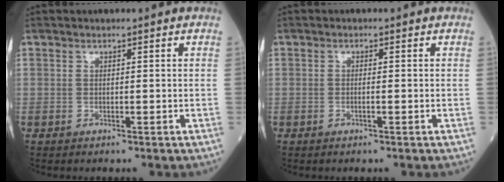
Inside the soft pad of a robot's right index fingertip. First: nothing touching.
{"total": 1.0, "force": [-0.2, 0.1, 0.9], "torque": [-0.022, -0.001, -0.002]}